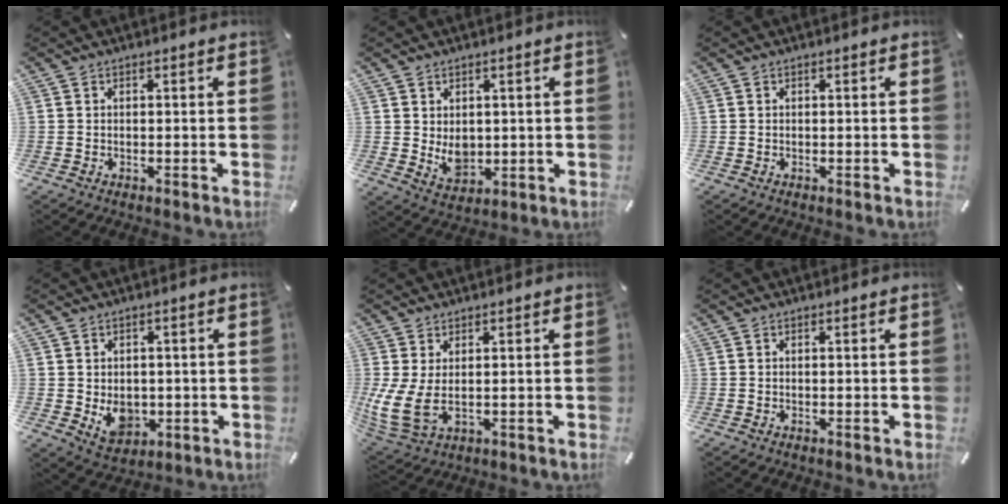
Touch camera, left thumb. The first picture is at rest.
{"total": 5.6, "force": [0.8, 4.7, 3.0], "torque": [-0.033, -0.013, 0.018]}
{"total": 0.0}
{"total": 6.6, "force": [-0.8, 5.7, 3.4], "torque": [-0.043, -0.002, -0.012]}
{"total": 8.5, "force": [1.0, 4.8, 6.9], "torque": [-0.166, -0.016, 0.022]}
{"total": 0.0}